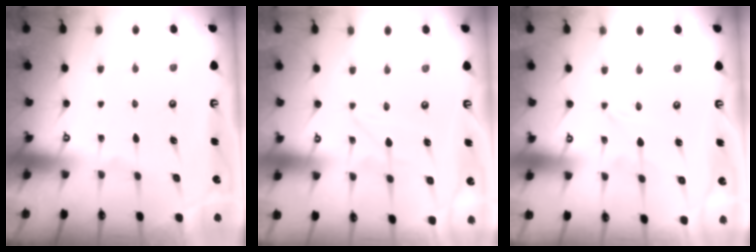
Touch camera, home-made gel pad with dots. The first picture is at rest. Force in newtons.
{"total": 0.9, "press": 0.9, "slide": 0.1}
{"total": 0.0}